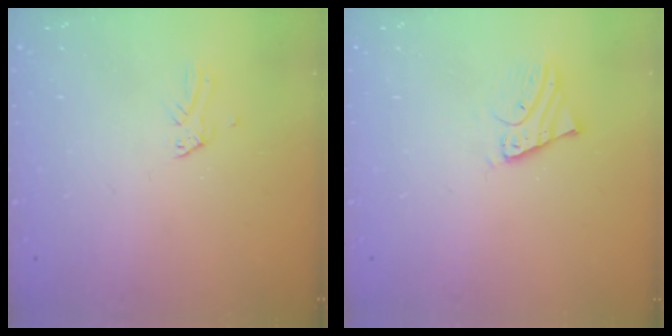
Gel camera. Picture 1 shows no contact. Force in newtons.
{"total": 2.8, "press": 2.8, "slide": 0.2}